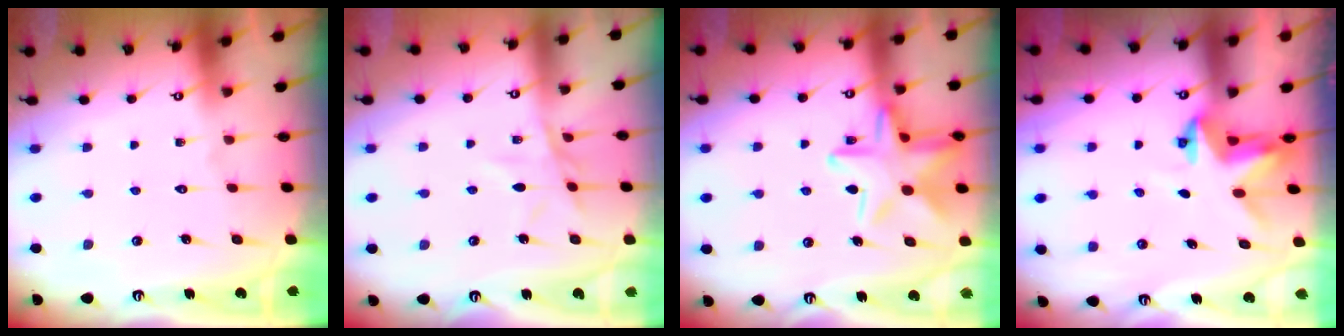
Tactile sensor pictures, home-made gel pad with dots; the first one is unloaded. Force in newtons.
{"total": 8.7, "press": 8.7, "slide": 0.7}
{"total": 17.4, "press": 17.4, "slide": 1.2}
{"total": 3.3, "press": 3.3, "slide": 0.2}